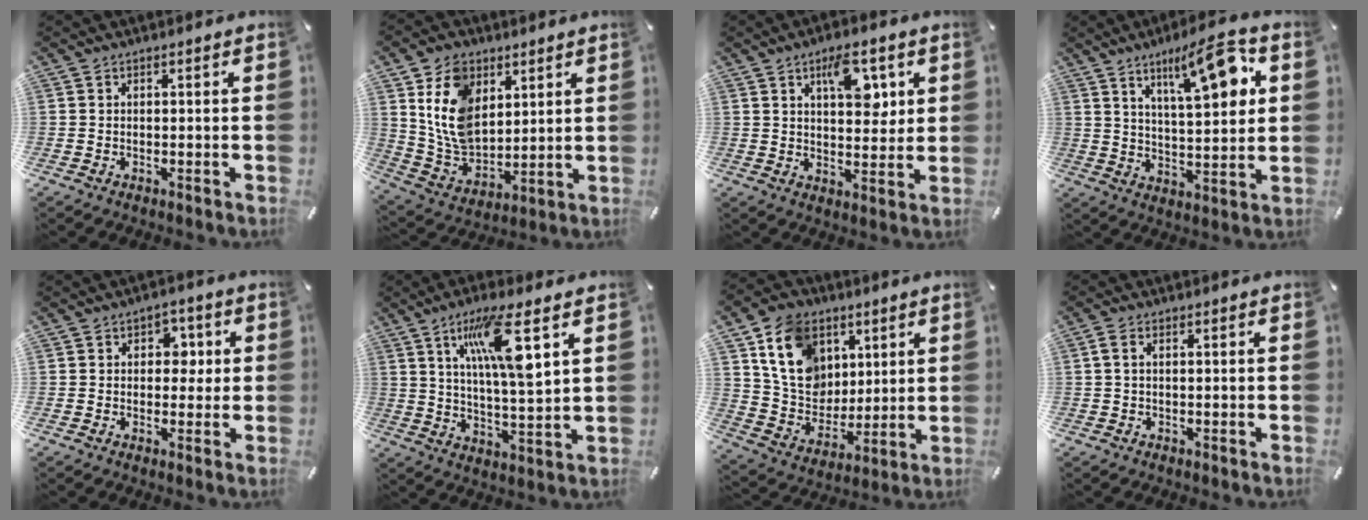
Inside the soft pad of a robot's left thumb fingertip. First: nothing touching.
{"total": 13.4, "force": [5.6, 9.9, 7.1], "torque": [-0.167, -0.019, 0.108]}
{"total": 9.6, "force": [4.5, 4.8, 7.1], "torque": [-0.094, -0.014, 0.069]}
{"total": 15.6, "force": [7.7, 4.7, 12.7], "torque": [-0.180, -0.035, 0.116]}
{"total": 4.9, "force": [0.5, 3.8, 3.0], "torque": [-0.023, -0.002, -0.002]}
{"total": 13.3, "force": [6.4, 2.5, 11.3], "torque": [-0.200, -0.011, 0.101]}
{"total": 15.4, "force": [5.8, 12.9, 6.2], "torque": [-0.117, -0.010, 0.122]}
{"total": 1.6, "force": [0.1, 0.8, 1.4], "torque": [-0.036, 0.003, -0.002]}